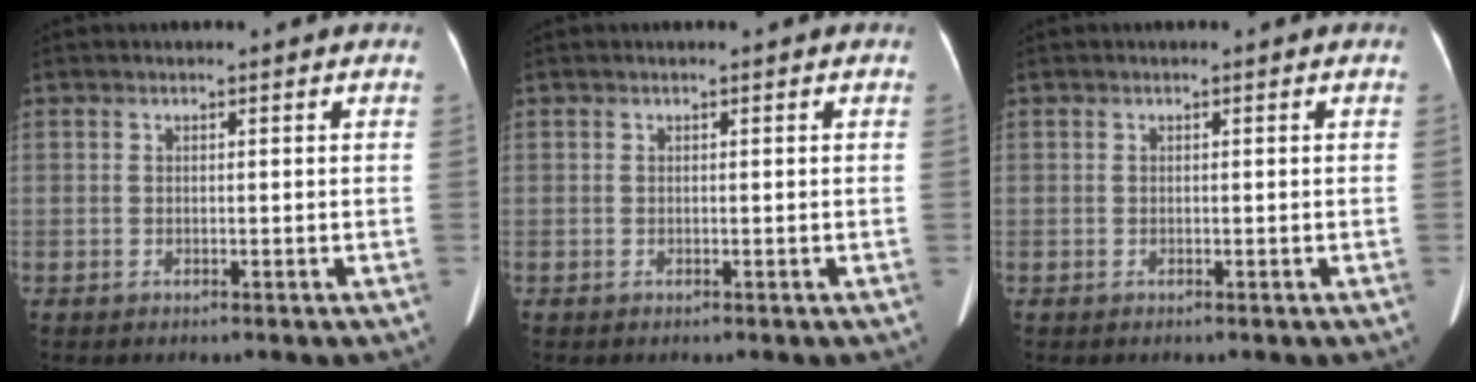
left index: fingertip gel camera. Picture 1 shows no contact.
{"total": 0.0}
{"total": 0.0}